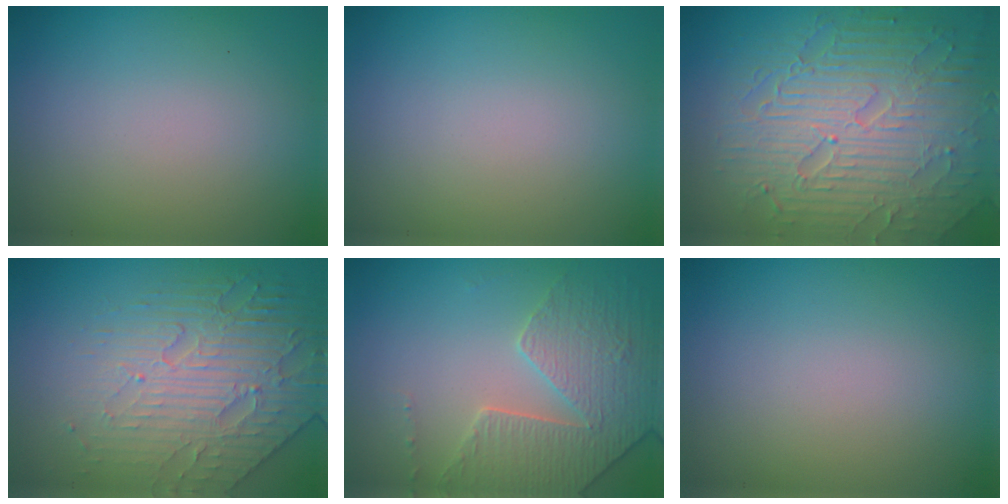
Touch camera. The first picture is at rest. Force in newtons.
{"total": 0.0}
{"total": 9.5, "press": 6.4, "slide": 7.0}
{"total": 5.5, "press": 4.7, "slide": 2.9}
{"total": 4.0, "press": 3.9, "slide": 1.0}
{"total": 0.0}